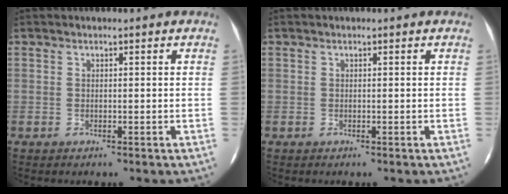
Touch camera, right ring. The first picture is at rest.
{"total": 0.0}